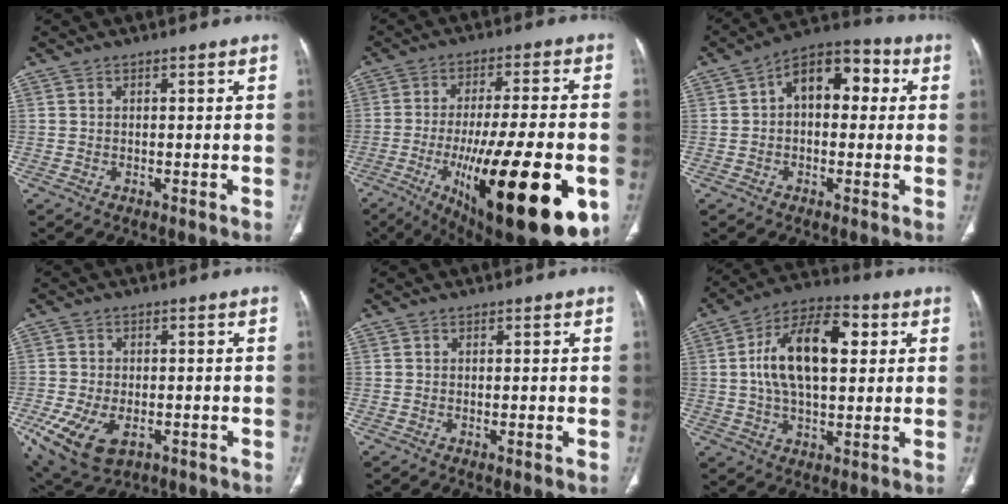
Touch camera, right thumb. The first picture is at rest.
{"total": 29.8, "force": [-9.4, 8.9, 26.8], "torque": [-0.374, -0.011, -0.121]}
{"total": 11.5, "force": [1.9, 7.1, 8.9], "torque": [-0.099, 0.036, 0.017]}
{"total": 11.8, "force": [-4.8, 7.0, 8.2], "torque": [-0.168, 0.002, -0.071]}
{"total": 1.3, "force": [-0.4, 0.2, 1.2], "torque": [-0.020, -0.002, -0.004]}
{"total": 16.7, "force": [3.0, 8.7, 13.9], "torque": [-0.233, 0.020, 0.047]}